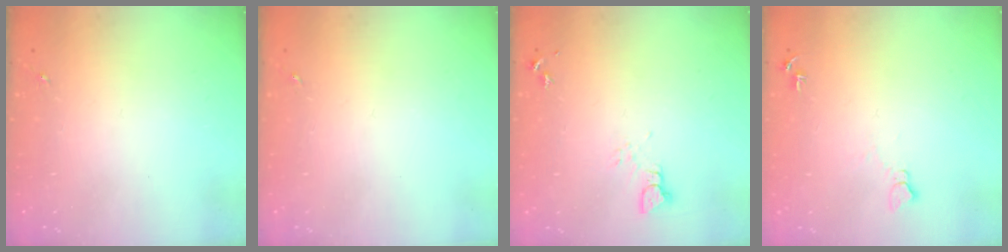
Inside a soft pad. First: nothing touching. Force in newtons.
{"total": 0.0}
{"total": 3.0, "press": 3.0, "slide": 0.2}
{"total": 5.7, "press": 5.7, "slide": 0.7}